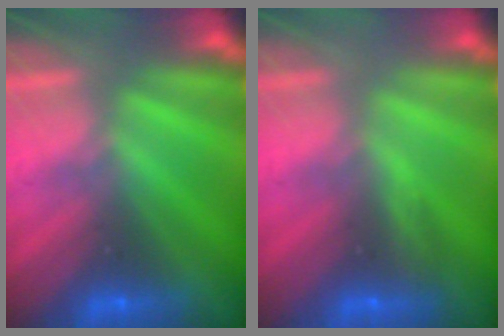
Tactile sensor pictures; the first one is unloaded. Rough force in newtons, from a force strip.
{"total": 2.9}